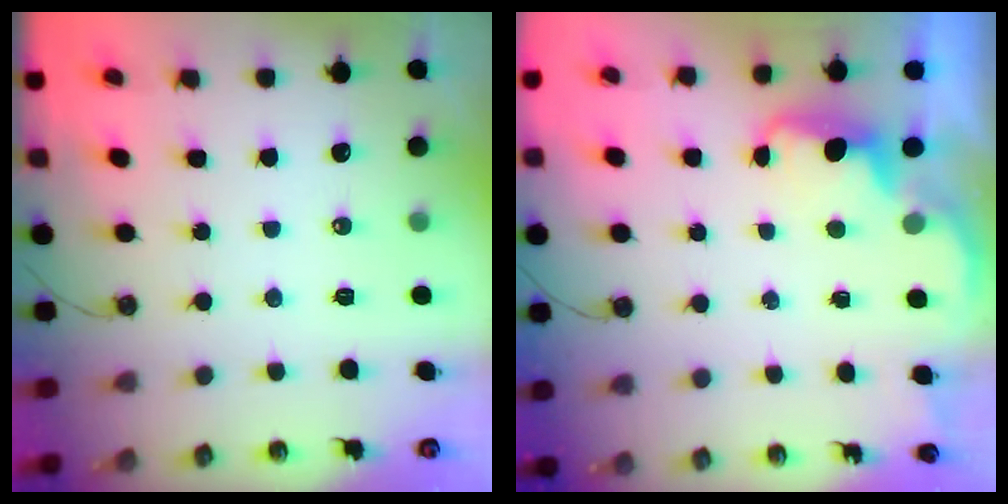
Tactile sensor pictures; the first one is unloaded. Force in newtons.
{"total": 4.0, "press": 3.9, "slide": 0.6}